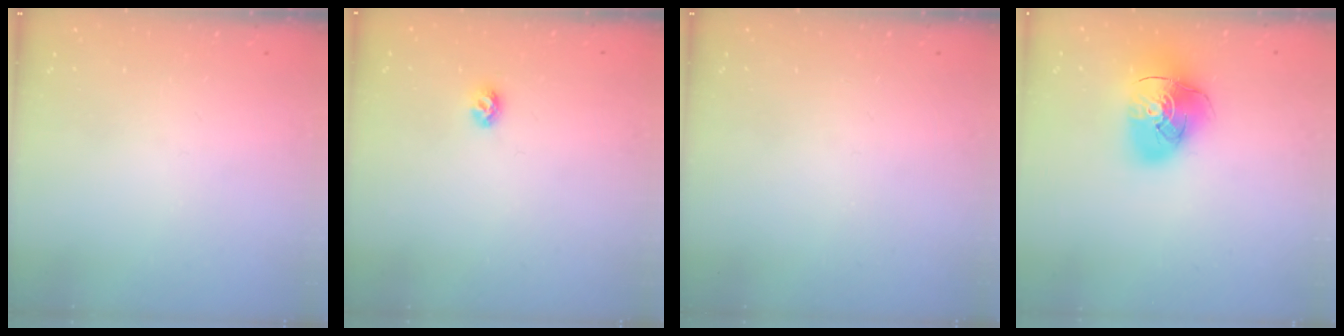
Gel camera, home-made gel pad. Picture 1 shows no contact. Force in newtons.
{"total": 5.9, "press": 5.9, "slide": 0.8}
{"total": 0.0}
{"total": 13.9, "press": 13.8, "slide": 1.7}